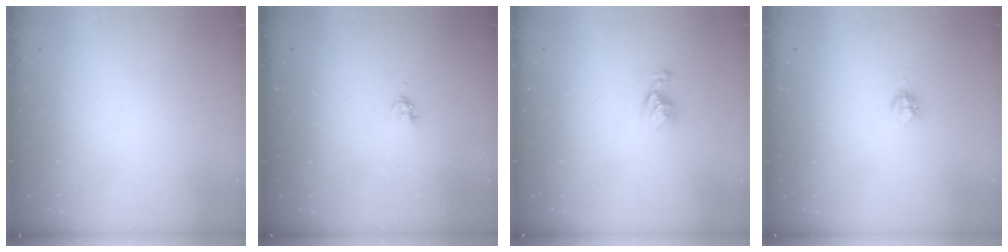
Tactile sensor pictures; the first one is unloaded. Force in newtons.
{"total": 2.6, "press": 2.6, "slide": 0.4}
{"total": 6.9, "press": 6.9, "slide": 0.7}
{"total": 4.1, "press": 4.1, "slide": 0.2}